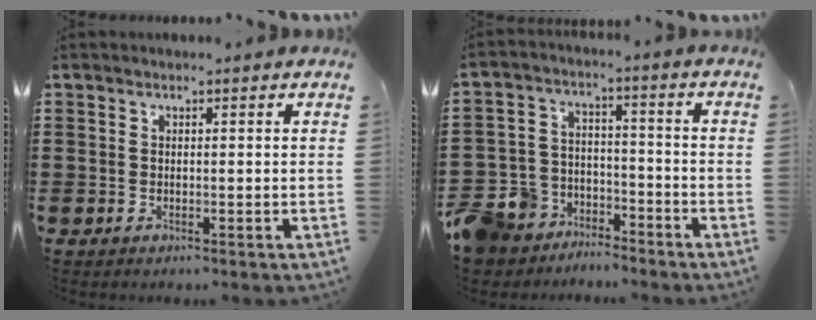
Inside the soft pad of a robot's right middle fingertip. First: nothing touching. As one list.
[{"total": 8.6, "force": [-7.4, 4.4, 0.3], "torque": [-0.042, 0.018, -0.151]}]